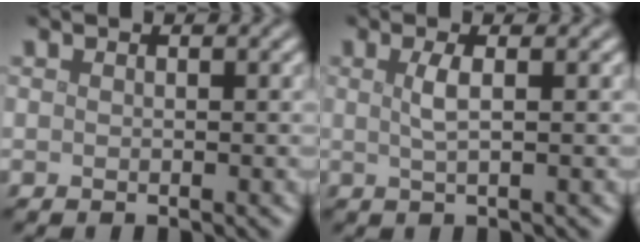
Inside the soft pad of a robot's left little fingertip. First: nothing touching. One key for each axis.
{"total": 2.0, "fx": 0.4, "fy": 0.6, "fz": 1.9, "tx": -0.035, "ty": 0.001, "tz": 0.005}